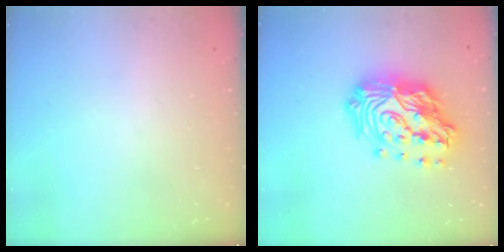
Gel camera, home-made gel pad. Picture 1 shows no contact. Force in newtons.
{"total": 23.4, "press": 23.3, "slide": 2.1}